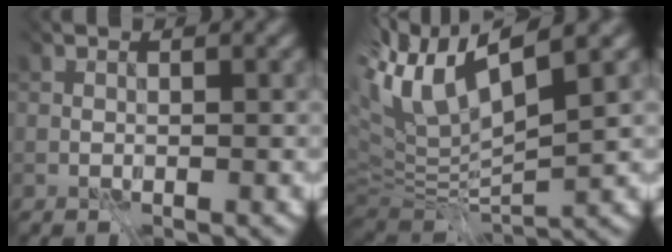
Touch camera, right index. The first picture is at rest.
{"total": 7.3, "force": [2.0, 1.6, 6.8], "torque": [-0.157, -0.002, 0.060]}